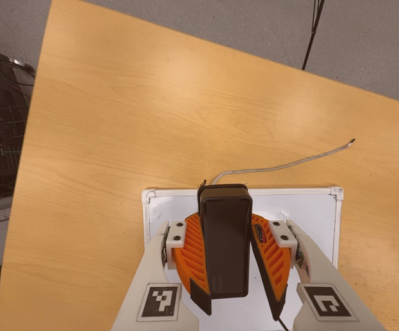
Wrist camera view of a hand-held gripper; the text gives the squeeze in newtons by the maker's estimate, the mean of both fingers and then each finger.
{"total": 8.6, "left": 9.1, "right": 8.0}